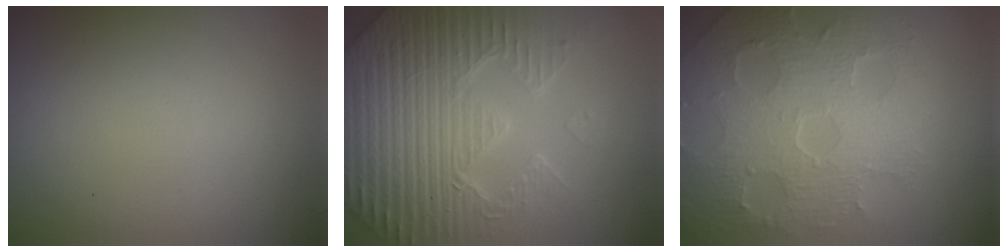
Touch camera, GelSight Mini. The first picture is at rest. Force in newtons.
{"total": 7.5, "press": 7.2, "slide": 1.8}
{"total": 8.6, "press": 5.9, "slide": 6.2}